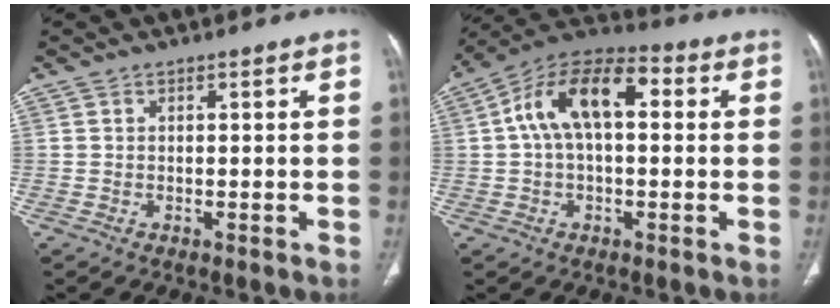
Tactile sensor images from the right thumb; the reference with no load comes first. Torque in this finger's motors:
{"motor_torque": [0.26, 0.27, 0.49, -0.09, 0.15]}